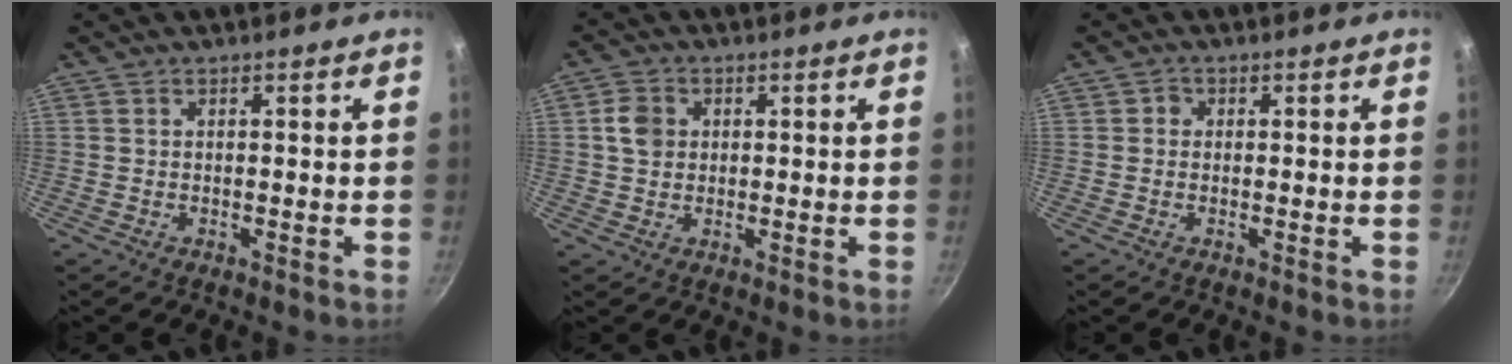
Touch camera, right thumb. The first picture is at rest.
{"total": 4.4, "force": [0.7, 3.7, 2.3], "torque": [-0.026, 0.004, 0.008]}
{"total": 1.4, "force": [0.1, 1.4, 0.4], "torque": [-0.001, 0.002, -0.003]}